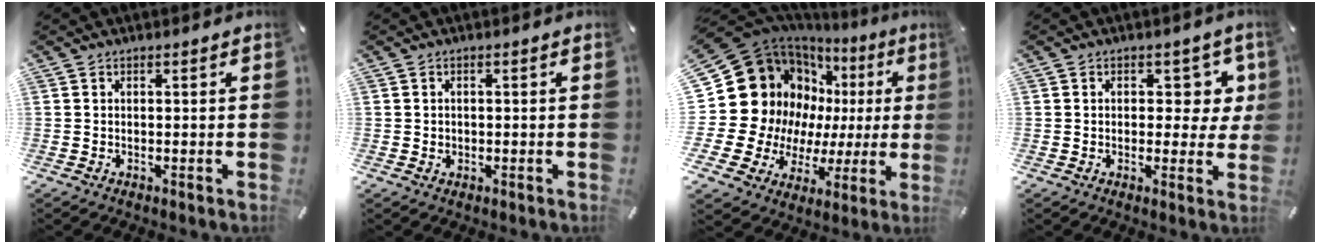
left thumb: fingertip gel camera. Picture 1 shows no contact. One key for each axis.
{"total": 1.1, "fx": -0.1, "fy": 1.1, "fz": 0.4, "tx": -0.010, "ty": 0.005, "tz": -0.003}
{"total": 24.0, "fx": 6.3, "fy": 19.2, "fz": 12.9, "tx": -0.241, "ty": -0.066, "tz": 0.155}
{"total": 6.3, "fx": 1.9, "fy": 4.6, "fz": 3.9, "tx": -0.036, "ty": 0.000, "tz": 0.027}